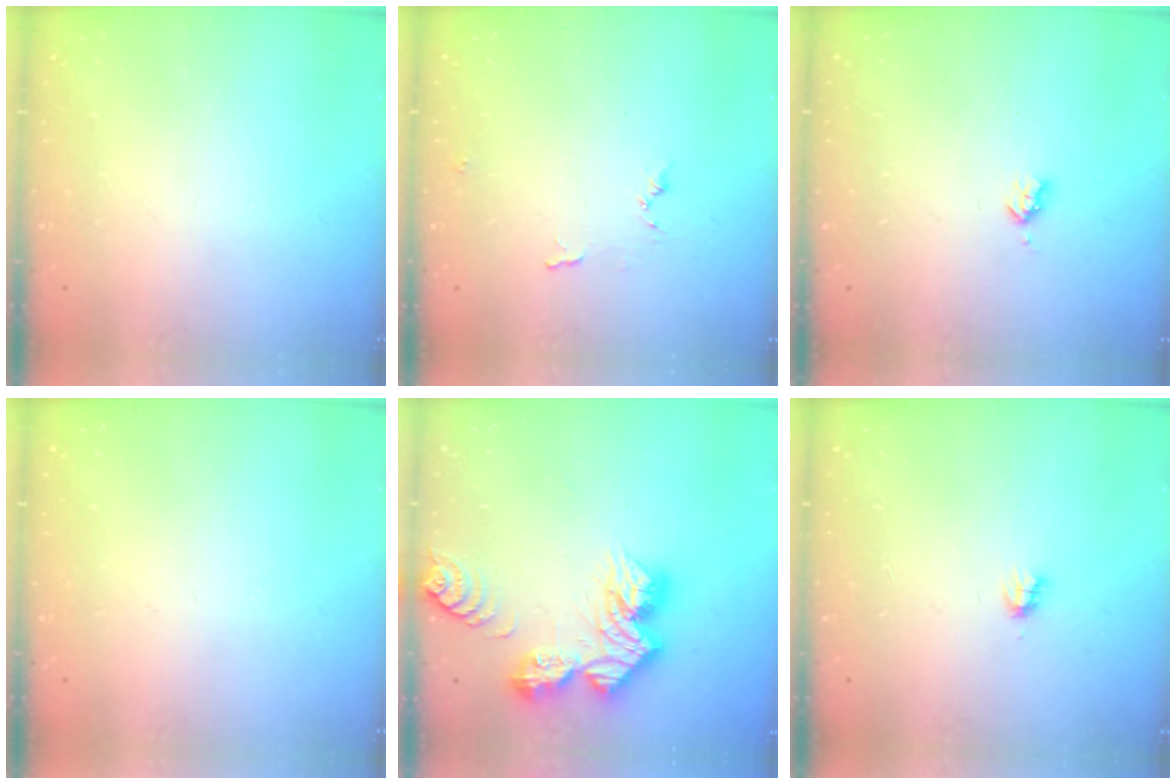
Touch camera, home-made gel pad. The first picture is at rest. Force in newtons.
{"total": 5.9, "press": 5.9, "slide": 0.4}
{"total": 2.9, "press": 2.9, "slide": 0.5}
{"total": 0.0}
{"total": 14.1, "press": 14.1, "slide": 1.3}
{"total": 2.7, "press": 2.7, "slide": 0.2}